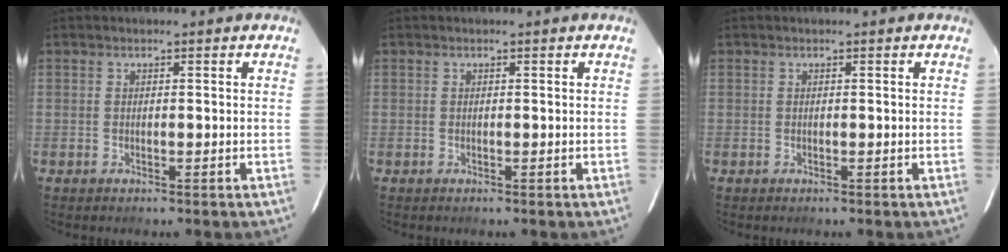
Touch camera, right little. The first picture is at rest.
{"total": 0.0}
{"total": 0.0}